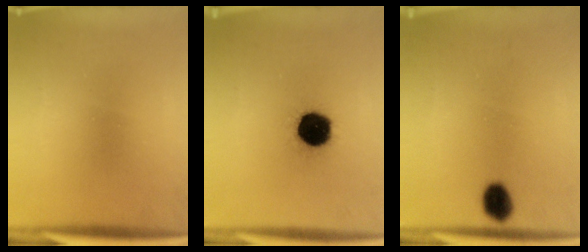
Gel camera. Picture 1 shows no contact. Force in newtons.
{"total": 14.8}
{"total": 4.5}